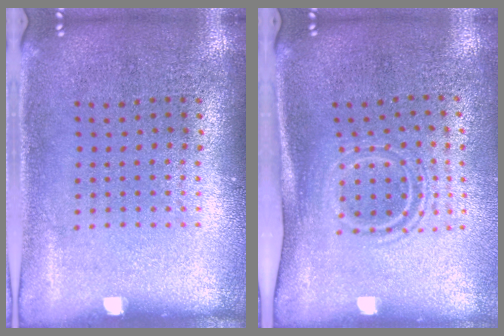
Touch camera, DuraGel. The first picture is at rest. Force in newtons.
{"total": 1.8, "press": 1.2, "slide": 1.3}